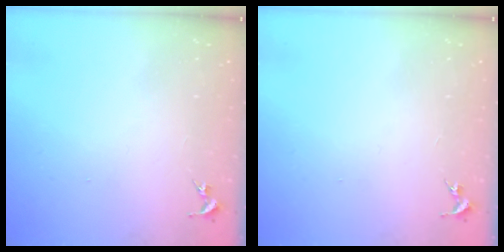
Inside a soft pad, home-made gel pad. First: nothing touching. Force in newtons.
{"total": 0.0}